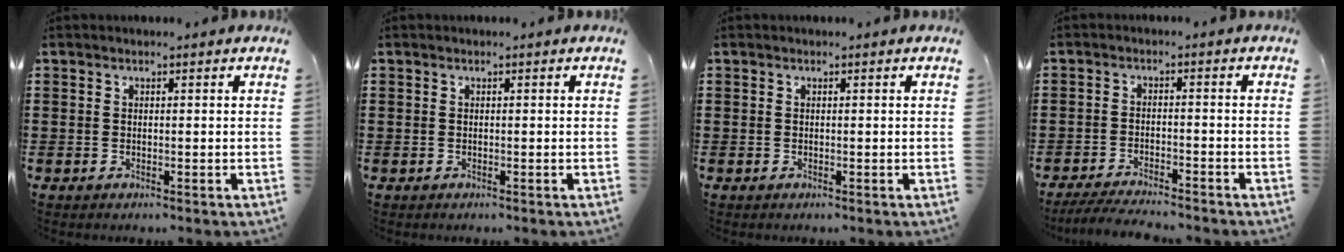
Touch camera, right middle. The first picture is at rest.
{"total": 0.0}
{"total": 0.0}
{"total": 3.9, "force": [-3.7, 0.1, 1.1], "torque": [-0.026, -0.007, -0.075]}